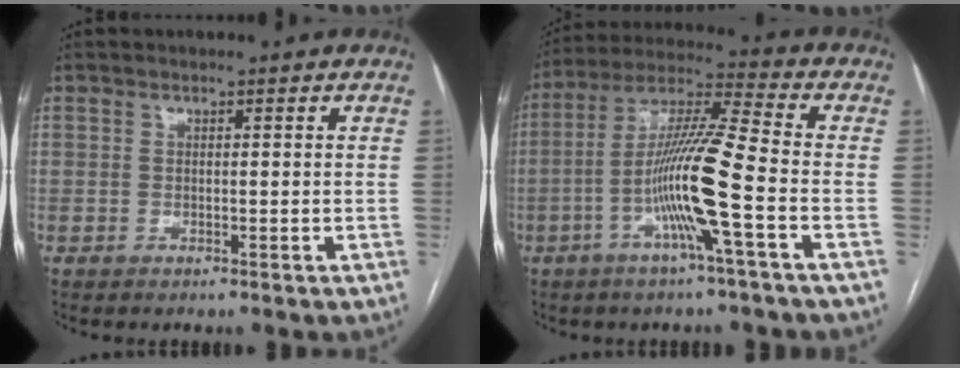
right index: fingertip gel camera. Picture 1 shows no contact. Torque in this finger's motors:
{"motor_torque": [2.14, 0.00, 1.06, 0.21]}